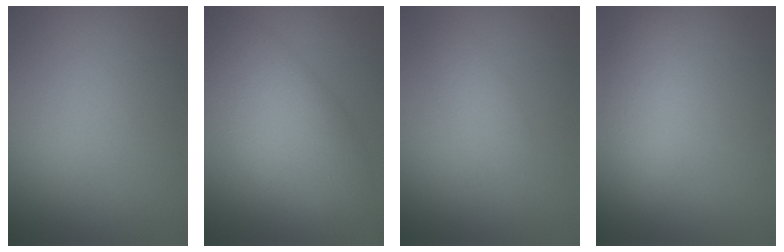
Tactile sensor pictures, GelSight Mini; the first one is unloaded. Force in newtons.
{"total": 9.5, "press": 9.5, "slide": 0.4}
{"total": 1.7, "press": 1.6, "slide": 0.1}
{"total": 3.0, "press": 3.0, "slide": 0.2}